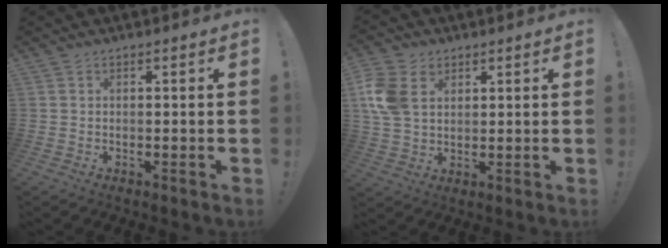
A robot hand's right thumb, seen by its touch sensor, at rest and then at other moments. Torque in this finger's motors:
{"motor_torque": [-0.47, 1.08, 0.10, 0.11, 0.16]}